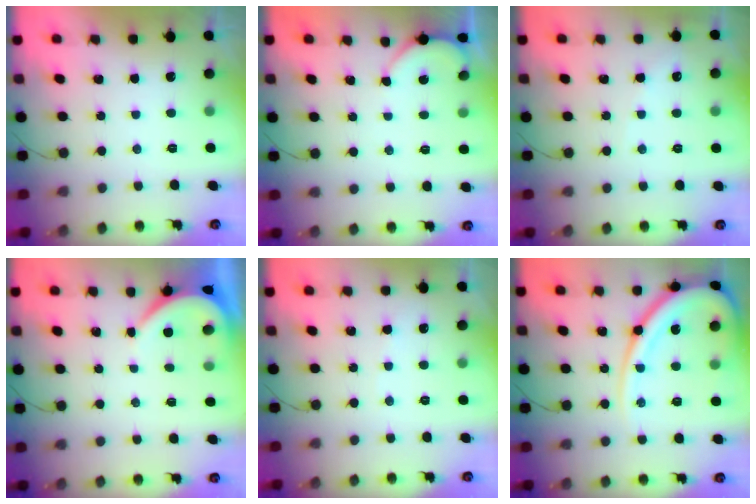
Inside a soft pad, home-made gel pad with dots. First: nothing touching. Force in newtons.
{"total": 2.4, "press": 2.3, "slide": 0.3}
{"total": 3.3, "press": 3.2, "slide": 0.4}
{"total": 3.9, "press": 3.9, "slide": 0.6}
{"total": 2.7, "press": 2.6, "slide": 0.4}
{"total": 17.4, "press": 17.3, "slide": 1.7}